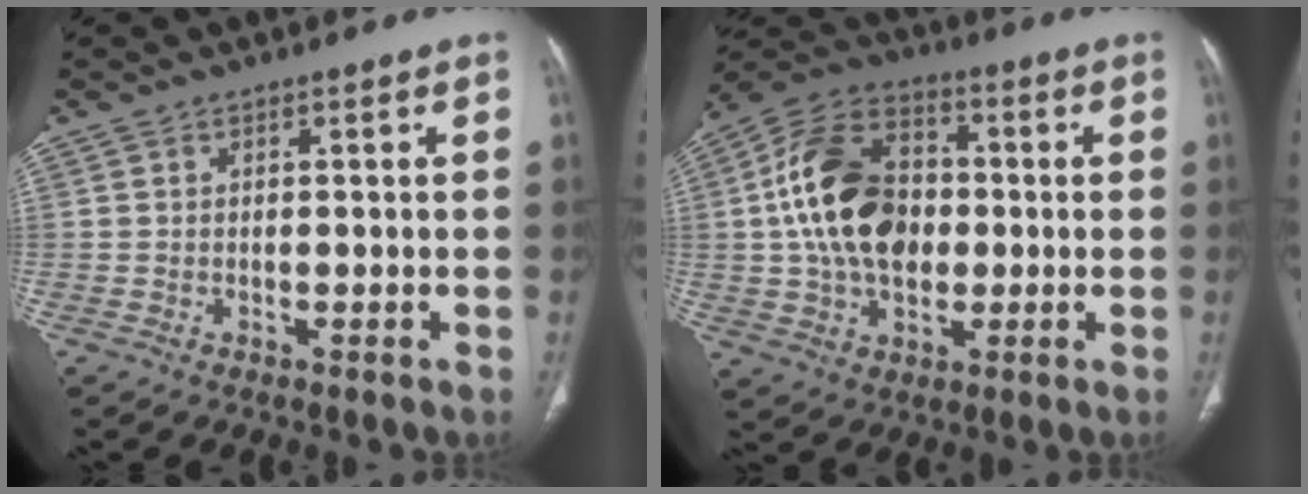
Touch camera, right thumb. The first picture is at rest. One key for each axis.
{"total": 18.3, "fx": 0.4, "fy": 12.6, "fz": 13.3, "tx": -0.221, "ty": 0.023, "tz": 0.005}